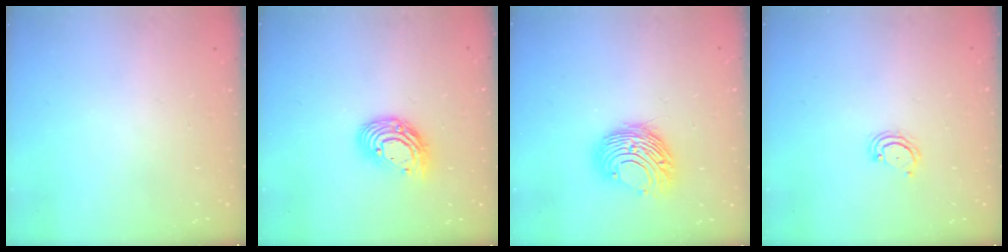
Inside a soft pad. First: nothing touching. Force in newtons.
{"total": 11.6, "press": 11.5, "slide": 1.2}
{"total": 10.9, "press": 10.9, "slide": 0.6}
{"total": 3.6, "press": 3.6, "slide": 0.3}